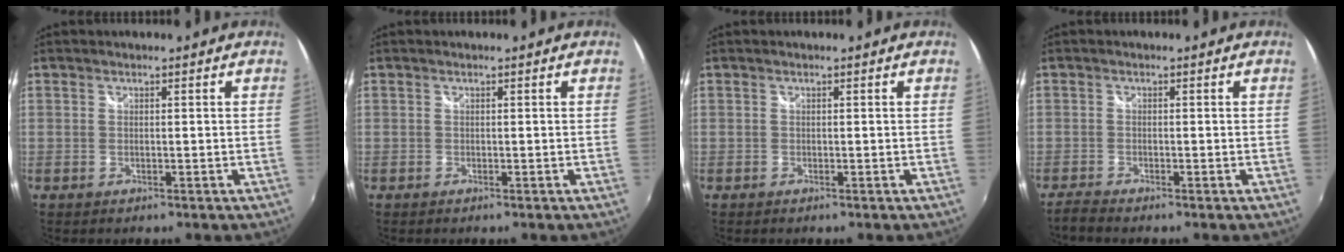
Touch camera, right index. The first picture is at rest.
{"total": 0.0}
{"total": 0.0}
{"total": 1.8, "force": [-1.8, 0.1, 0.3], "torque": [-0.012, -0.005, -0.037]}